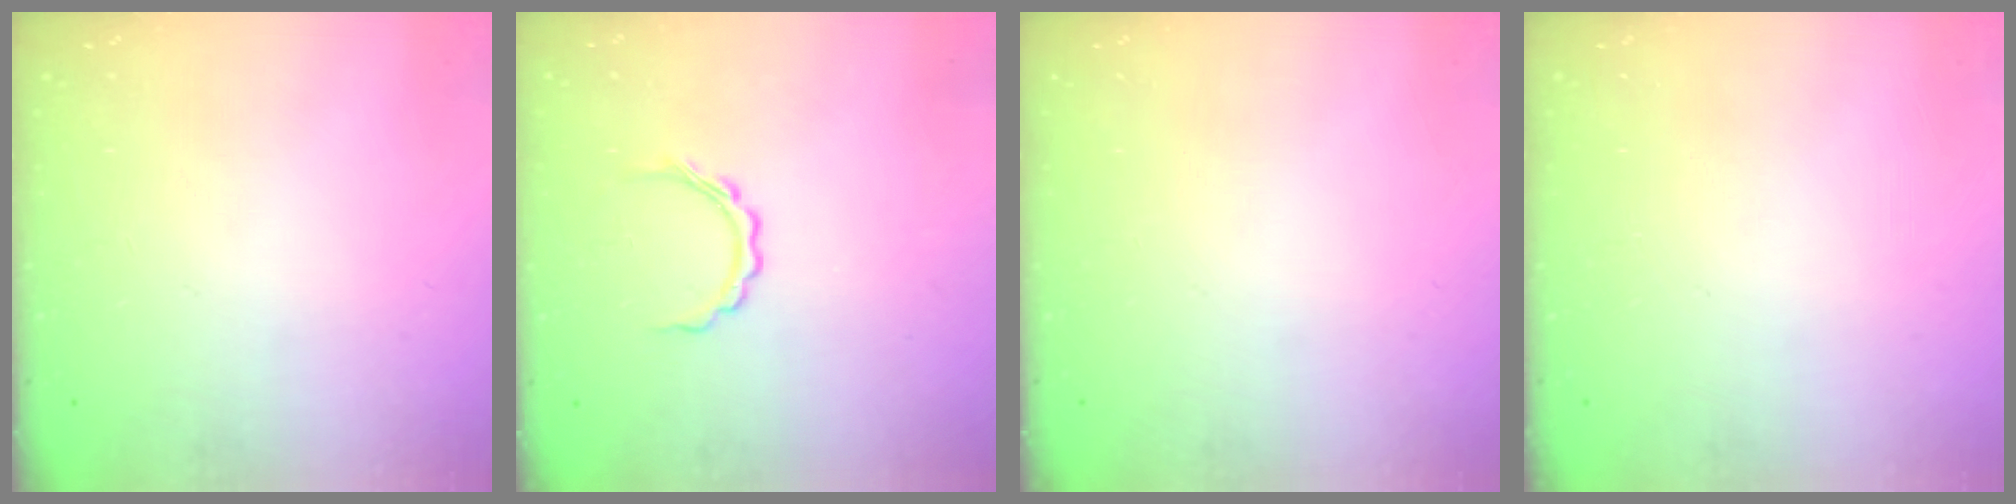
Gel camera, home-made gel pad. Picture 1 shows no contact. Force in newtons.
{"total": 4.1, "press": 4.0, "slide": 0.9}
{"total": 0.0}
{"total": 0.0}